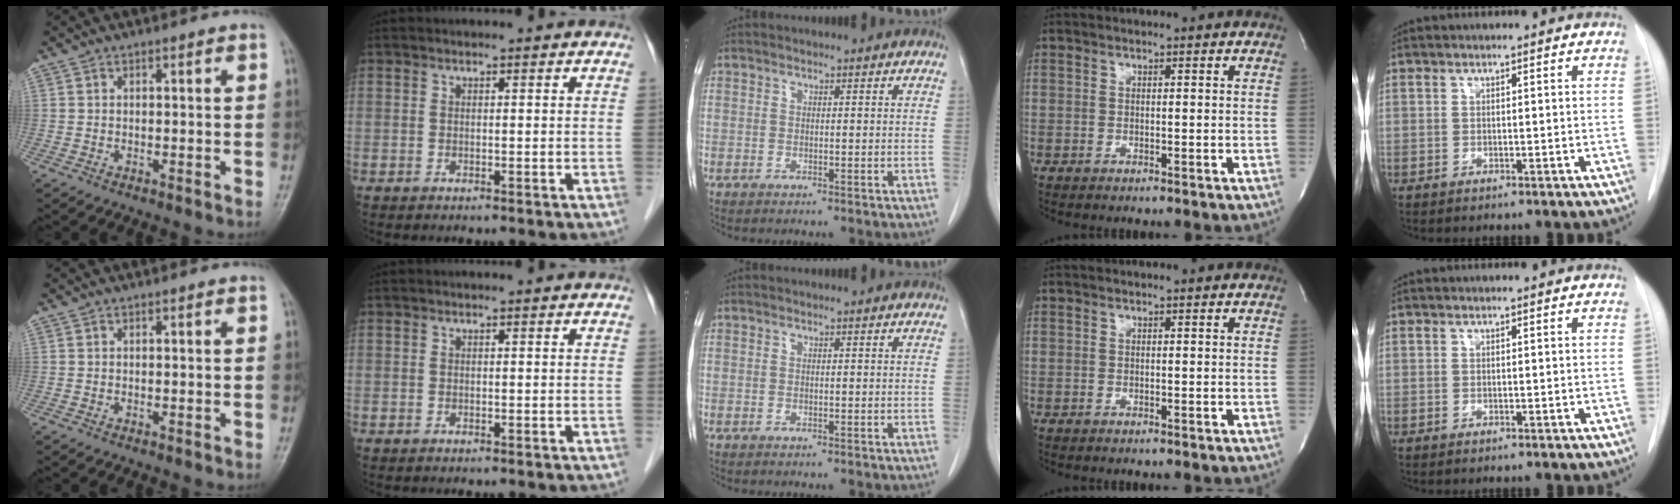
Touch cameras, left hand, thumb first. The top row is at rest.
{}